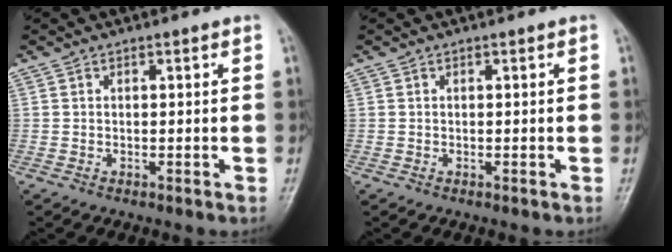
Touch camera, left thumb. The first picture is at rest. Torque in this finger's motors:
{"motor_torque": [-0.08, -0.06, 0.03, -0.01, 0.00]}